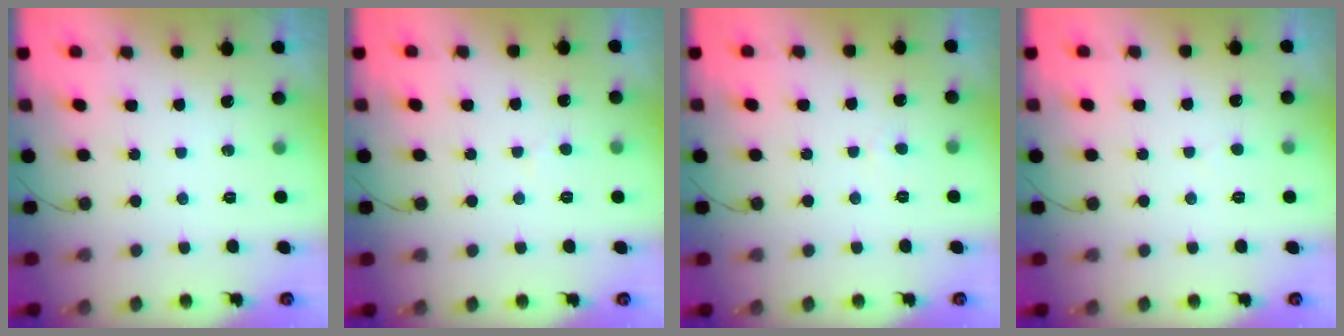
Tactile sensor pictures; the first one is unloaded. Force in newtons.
{"total": 1.3, "press": 1.3, "slide": 0.1}
{"total": 2.0, "press": 2.0, "slide": 0.2}
{"total": 2.1, "press": 2.1, "slide": 0.1}